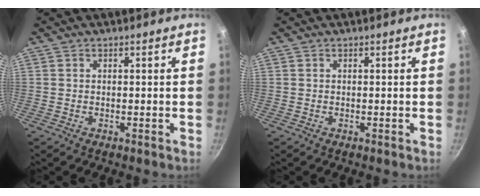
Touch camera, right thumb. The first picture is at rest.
{"total": 0.0}